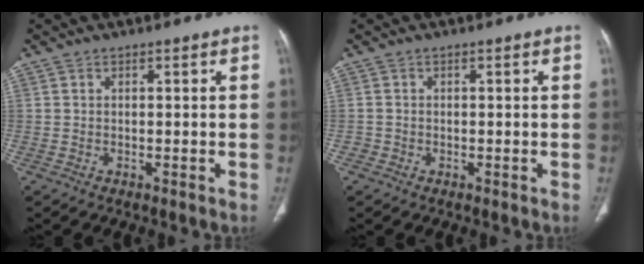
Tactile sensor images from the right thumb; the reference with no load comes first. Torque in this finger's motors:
{"motor_torque": [-0.23, 0.05, -0.02, 0.41, -0.02]}